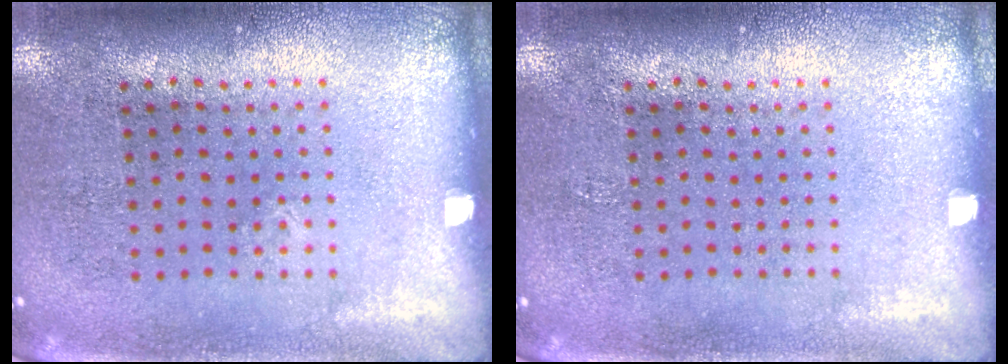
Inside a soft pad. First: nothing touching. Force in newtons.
{"total": 0.0}